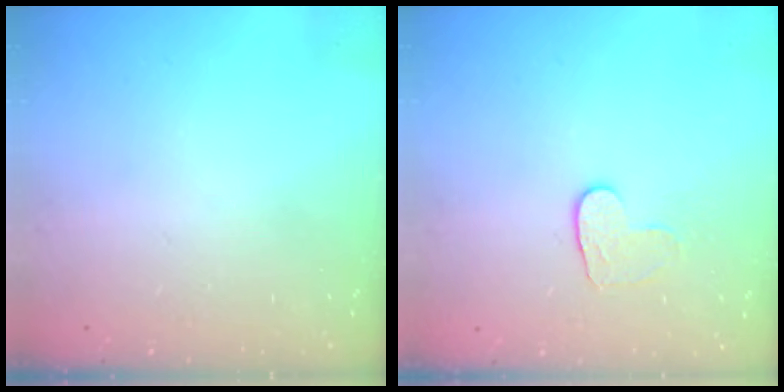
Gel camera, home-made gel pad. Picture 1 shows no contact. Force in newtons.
{"total": 5.6, "press": 5.5, "slide": 0.5}